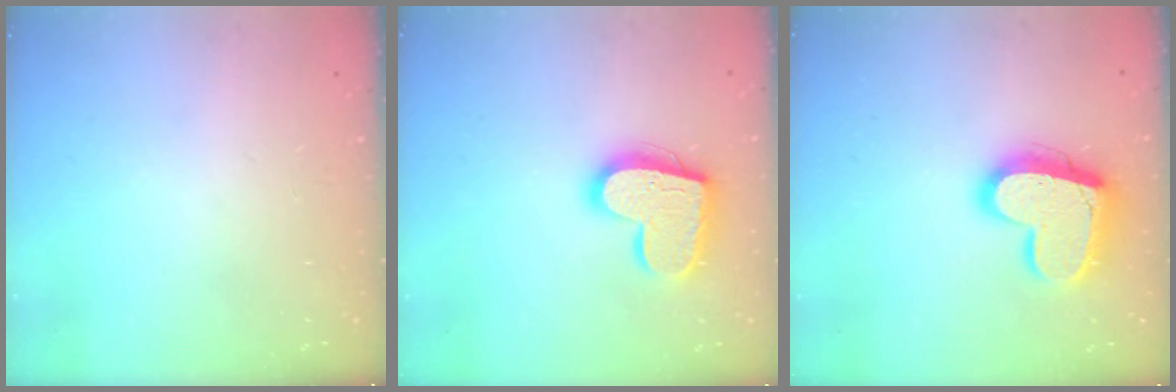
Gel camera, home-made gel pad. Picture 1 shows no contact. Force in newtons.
{"total": 16.7, "press": 16.7, "slide": 1.1}
{"total": 18.1, "press": 18.1, "slide": 1.6}